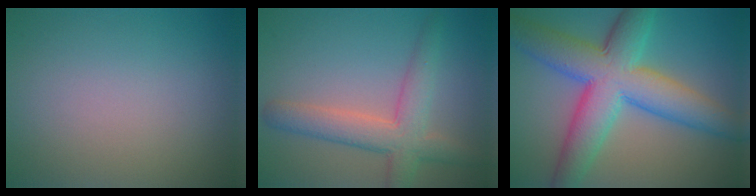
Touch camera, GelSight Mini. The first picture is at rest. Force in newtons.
{"total": 5.0, "press": 5.0, "slide": 0.3}
{"total": 10.5, "press": 10.5, "slide": 0.2}